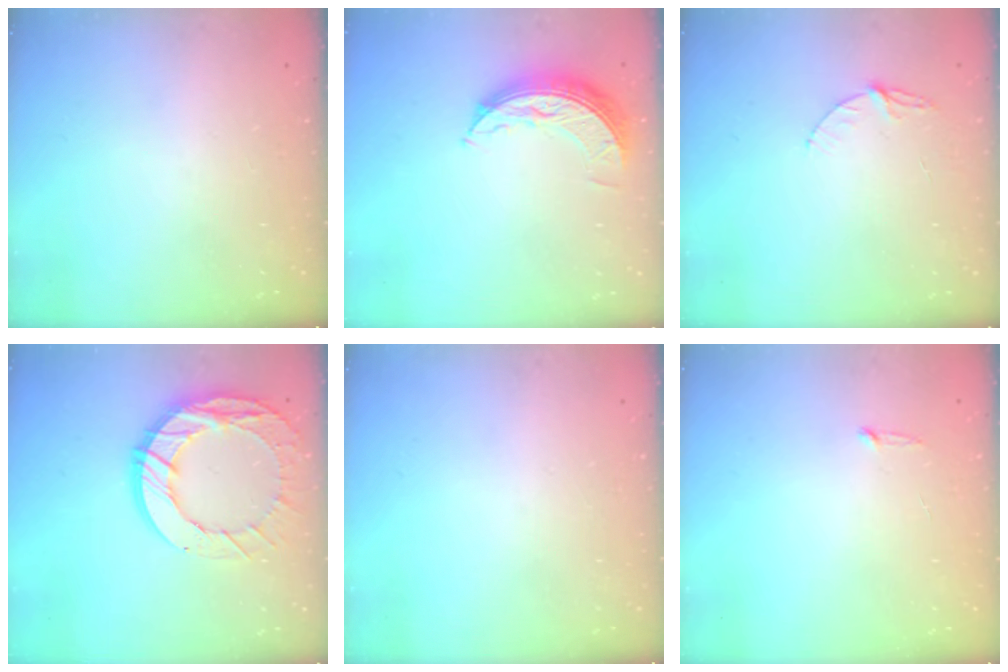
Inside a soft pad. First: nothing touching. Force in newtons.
{"total": 7.9, "press": 7.9, "slide": 0.6}
{"total": 5.3, "press": 5.3, "slide": 0.5}
{"total": 18.3, "press": 18.3, "slide": 1.6}
{"total": 0.0}
{"total": 2.5, "press": 2.5, "slide": 0.2}